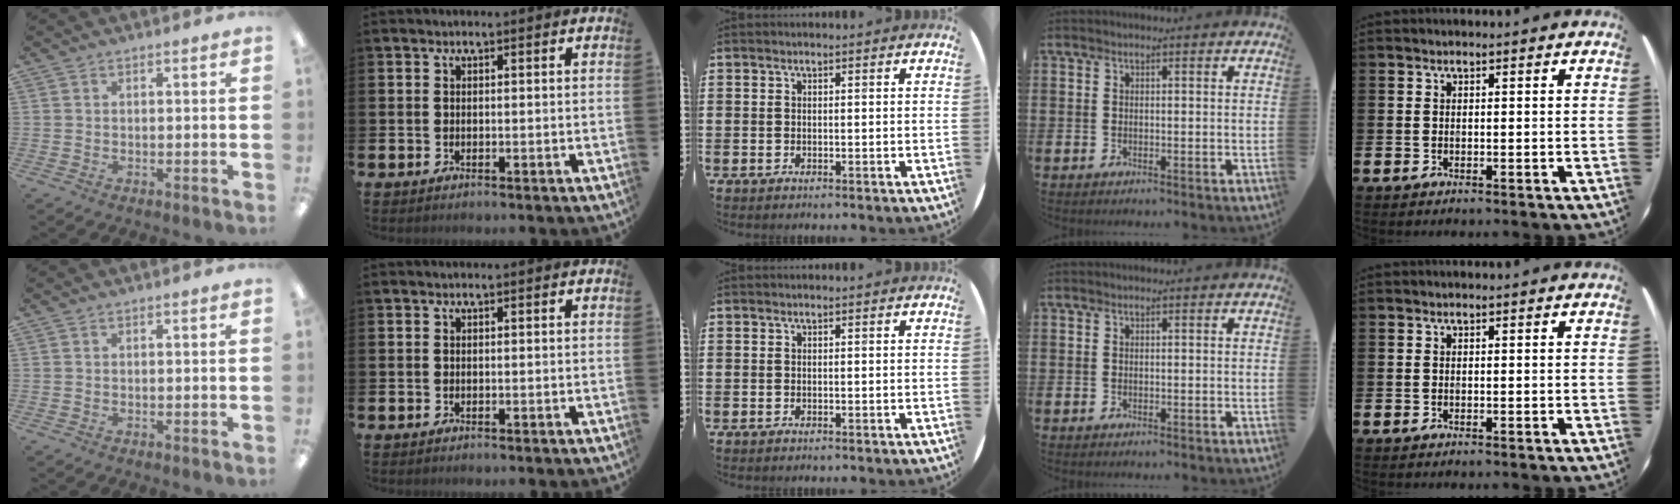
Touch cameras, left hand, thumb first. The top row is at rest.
{}